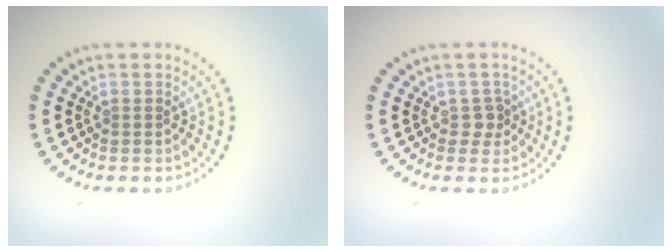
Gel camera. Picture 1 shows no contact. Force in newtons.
{"total": 1.3, "press": 1.1, "slide": 0.7}